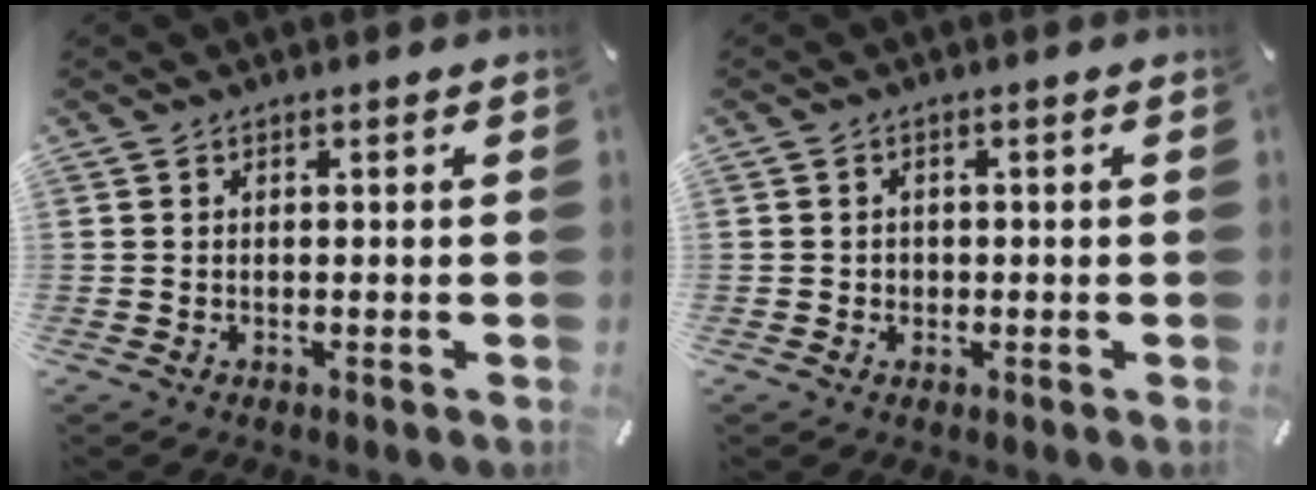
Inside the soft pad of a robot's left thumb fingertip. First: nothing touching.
{"total": 1.4, "force": [-0.3, 1.3, 0.3], "torque": [-0.008, 0.005, -0.009]}